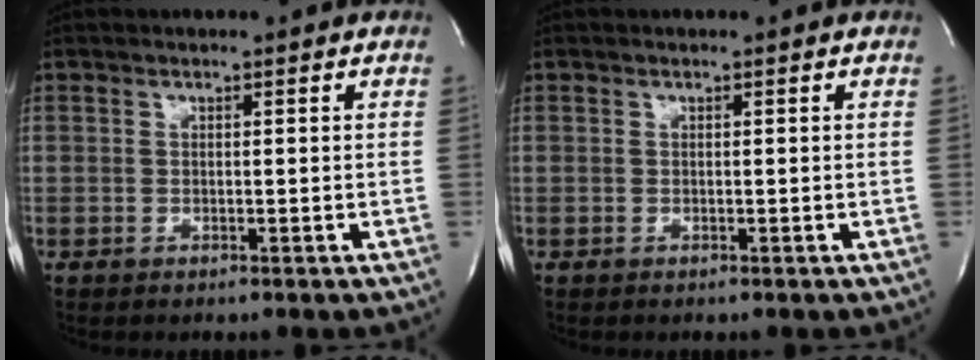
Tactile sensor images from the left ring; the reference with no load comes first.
{"total": 0.0}